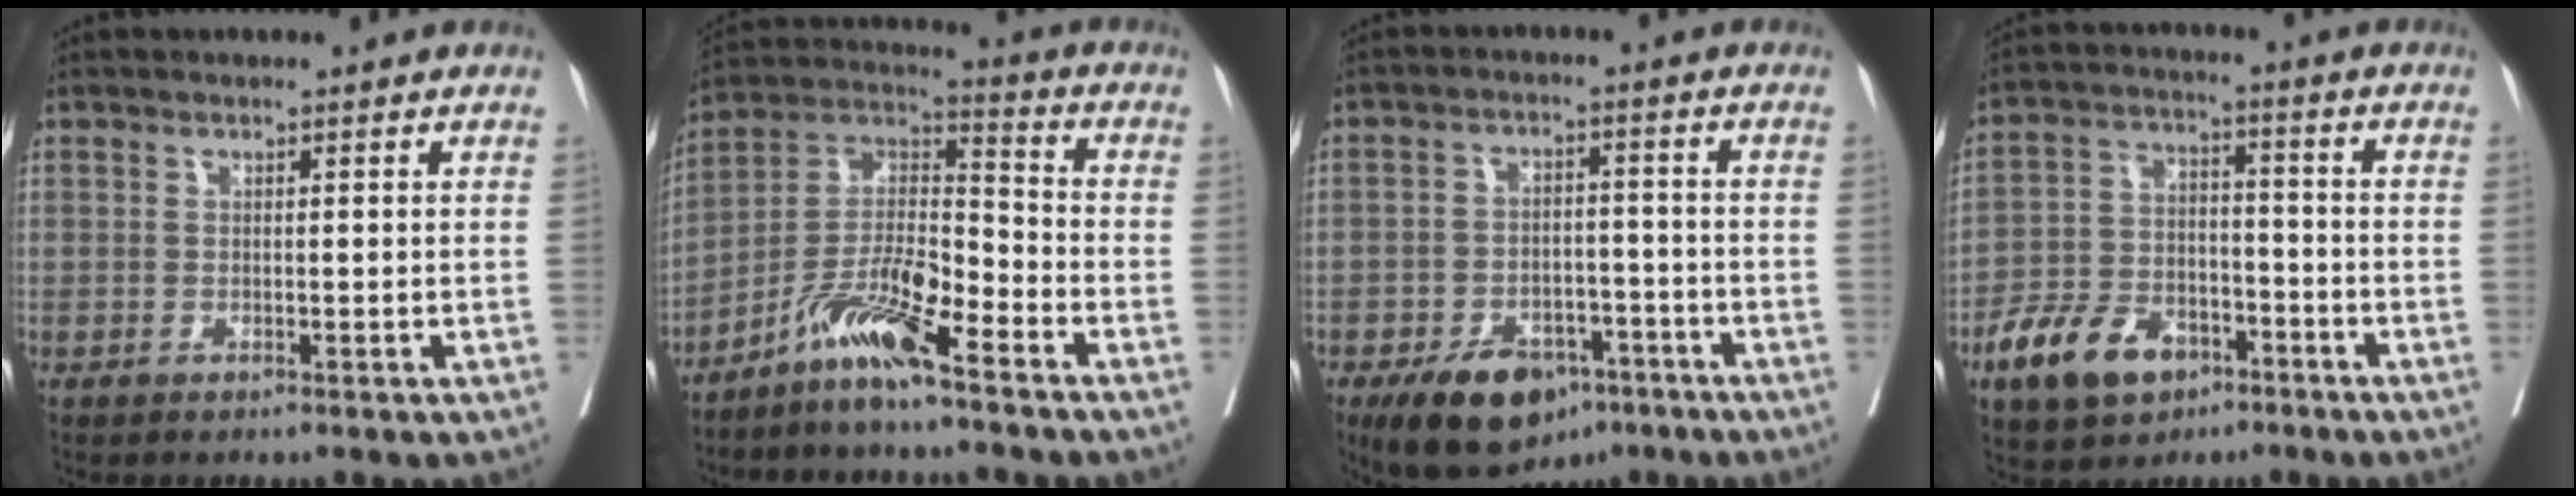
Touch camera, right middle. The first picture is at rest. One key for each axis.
{"total": 10.5, "fx": -7.3, "fy": 1.0, "fz": 7.5, "tx": -0.152, "ty": 0.003, "tz": -0.144}
{"total": 11.3, "fx": -7.3, "fy": 6.0, "fz": 6.2, "tx": -0.094, "ty": -0.002, "tz": -0.114}
{"total": 10.5, "fx": -6.1, "fy": 6.4, "fz": 5.6, "tx": -0.113, "ty": 0.008, "tz": -0.104}